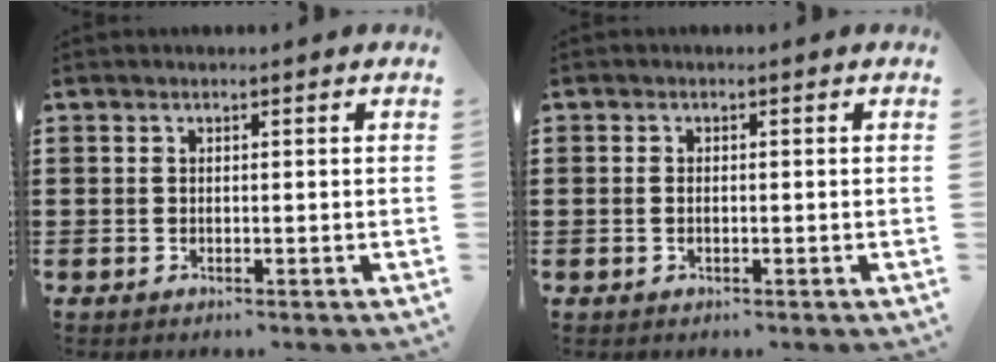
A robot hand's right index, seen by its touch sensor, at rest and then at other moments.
{"total": 0.8, "force": [-0.1, 0.2, 0.8], "torque": [-0.019, -0.003, -0.001]}